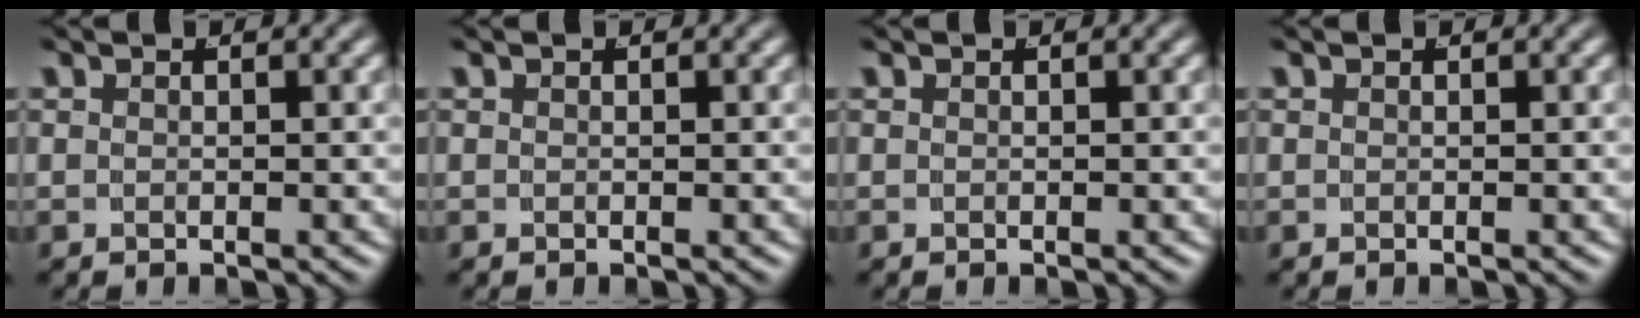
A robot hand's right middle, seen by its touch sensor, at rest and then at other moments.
{"total": 0.0}
{"total": 0.0}
{"total": 0.0}